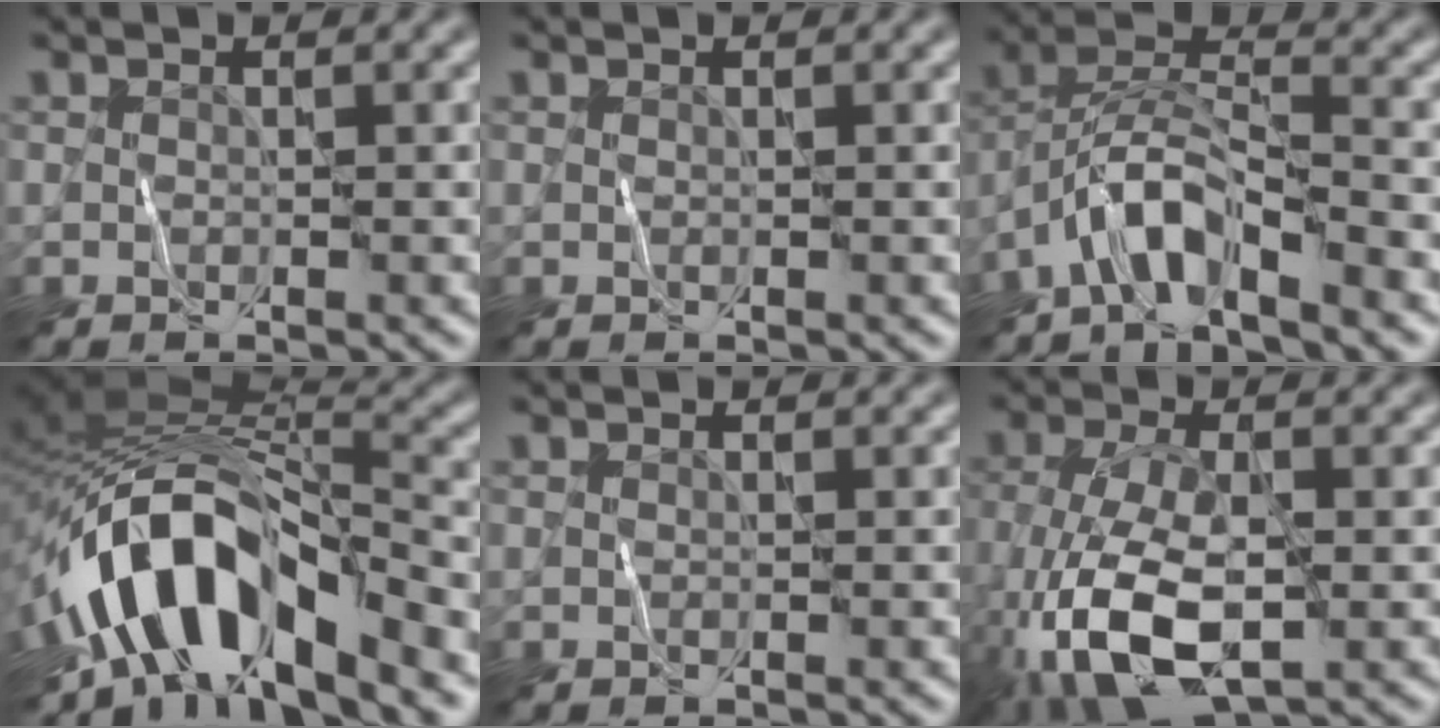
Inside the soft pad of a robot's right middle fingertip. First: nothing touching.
{"total": 0.0}
{"total": 5.1, "force": [-3.8, 1.1, 3.3], "torque": [-0.062, 0.007, -0.081]}
{"total": 11.6, "force": [-5.6, 5.1, 8.8], "torque": [-0.148, 0.007, -0.103]}
{"total": 0.0}
{"total": 9.3, "force": [-3.4, 4.3, 7.6], "torque": [-0.181, -0.016, -0.064]}